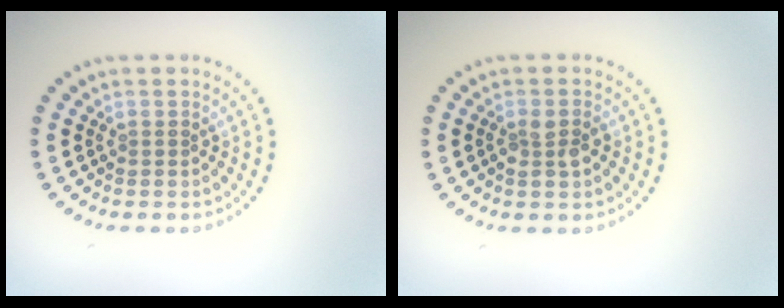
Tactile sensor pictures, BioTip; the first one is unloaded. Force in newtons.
{"total": 1.7, "press": 1.7, "slide": 0.3}